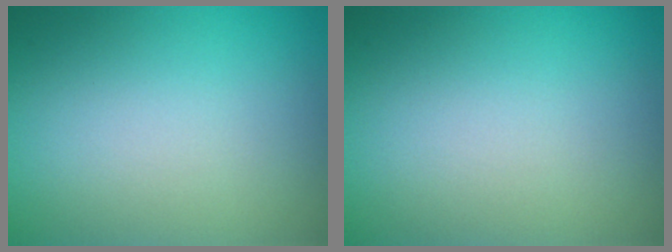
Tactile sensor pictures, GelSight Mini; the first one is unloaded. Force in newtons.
{"total": 0.0}